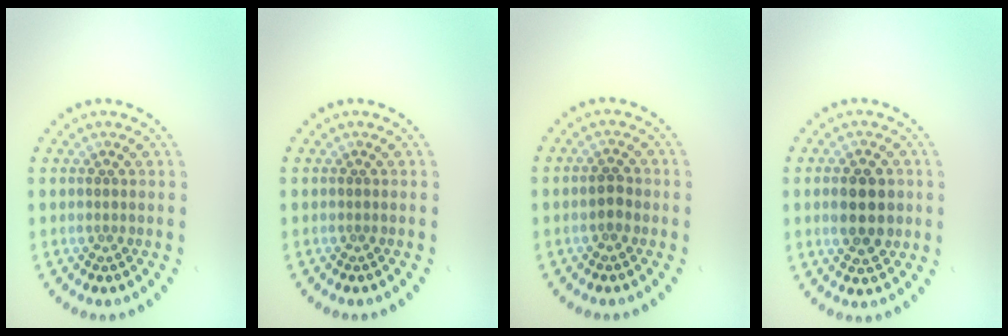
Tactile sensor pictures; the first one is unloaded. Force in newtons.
{"total": 0.0}
{"total": 1.6, "press": 1.6, "slide": 0.2}
{"total": 4.3, "press": 4.3, "slide": 0.2}